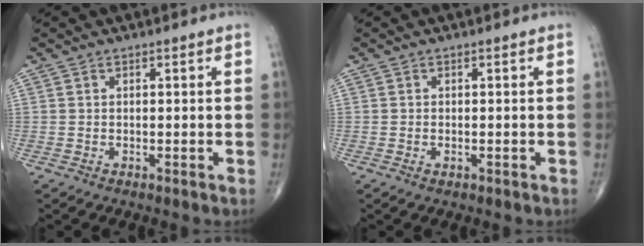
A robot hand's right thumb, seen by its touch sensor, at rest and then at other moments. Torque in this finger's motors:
{"motor_torque": [-0.16, -0.03, -0.14, 0.09, -0.02]}